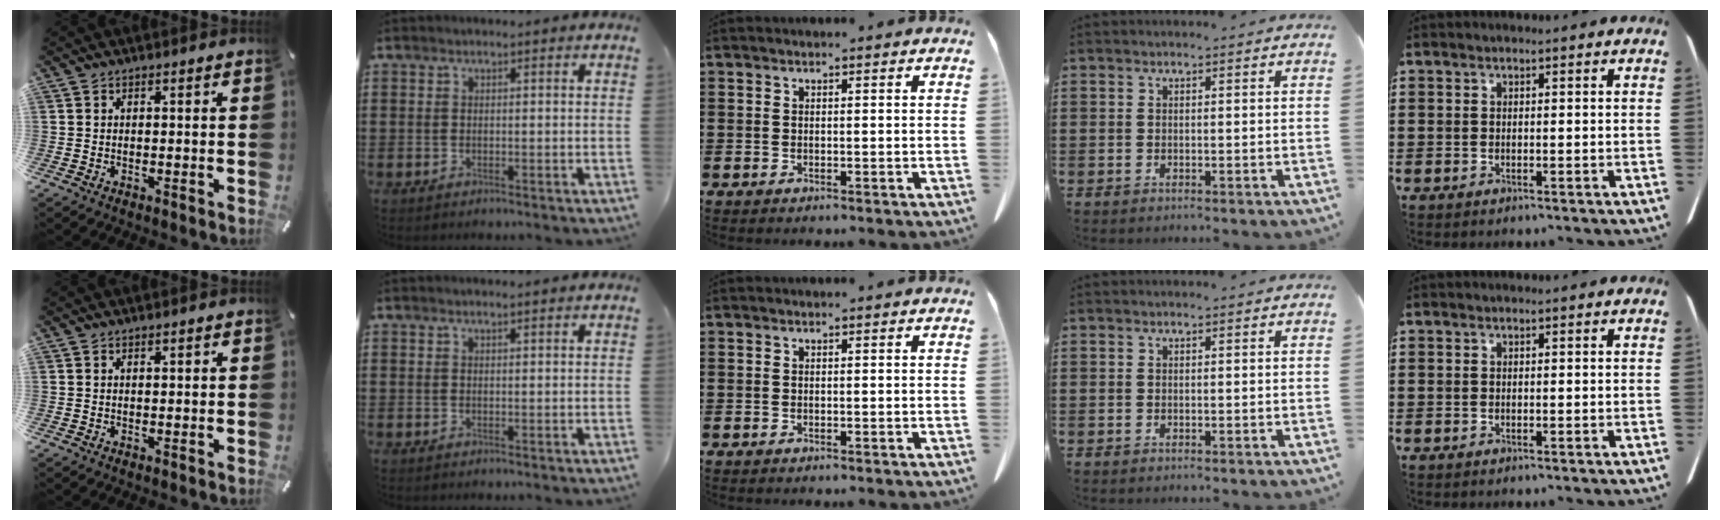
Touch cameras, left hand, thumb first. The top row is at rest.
{"thumb": {"total": 0.6, "force": [0.3, 0.2, 0.4], "torque": [-0.008, 0.000, 0.006]}, "index": {"total": 0.8, "force": [0.7, 0.0, 0.4], "torque": [-0.008, -0.002, 0.013]}}